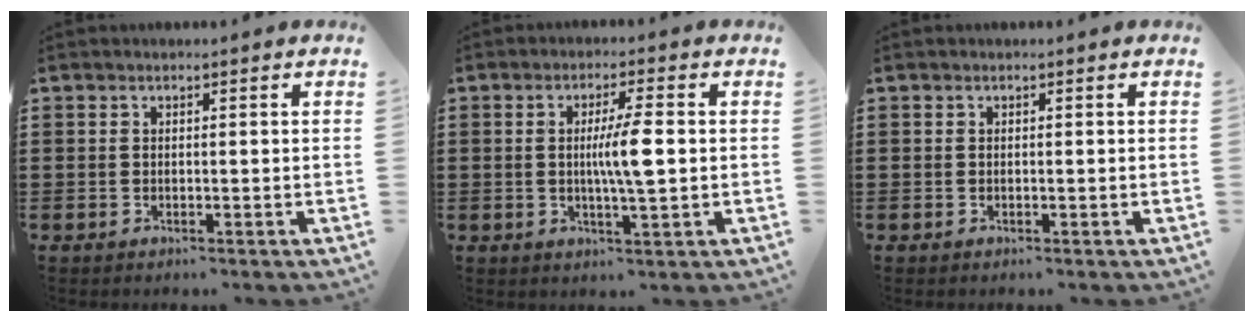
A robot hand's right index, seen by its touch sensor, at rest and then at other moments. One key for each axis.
{"total": 6.3, "fx": 0.2, "fy": 0.7, "fz": 6.3, "tx": -0.120, "ty": -0.005, "tz": -0.004}
{"total": 0.0}